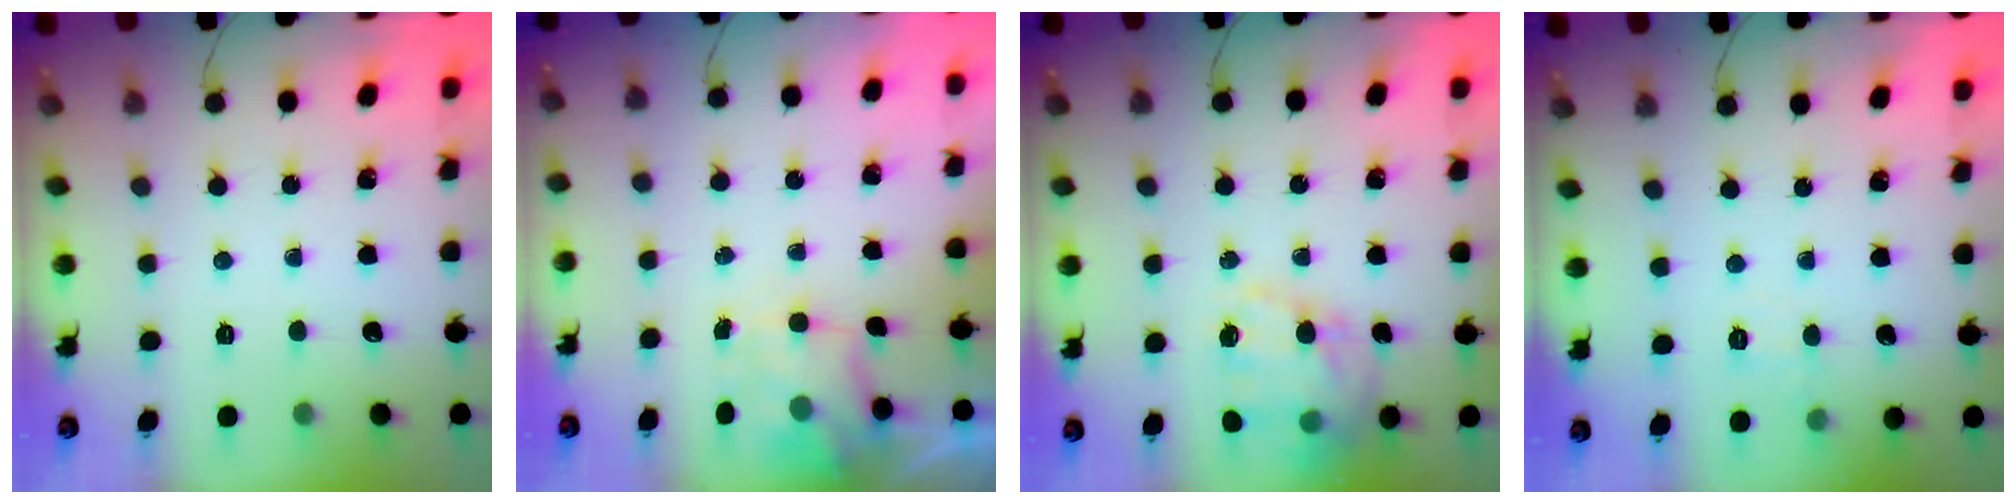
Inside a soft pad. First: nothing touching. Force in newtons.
{"total": 2.0, "press": 1.9, "slide": 0.5}
{"total": 18.1, "press": 17.7, "slide": 3.9}
{"total": 5.3, "press": 5.1, "slide": 1.3}